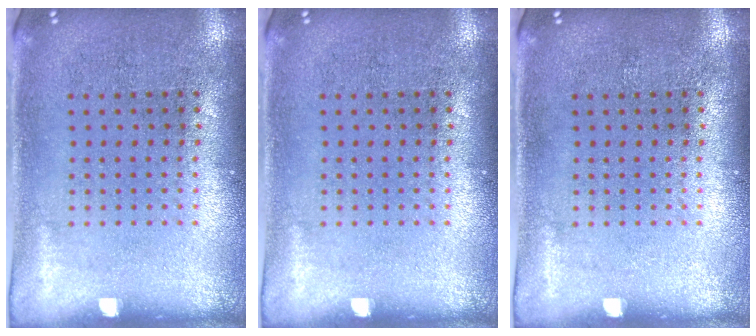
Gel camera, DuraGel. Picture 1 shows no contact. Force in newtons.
{"total": 0.0}
{"total": 0.0}